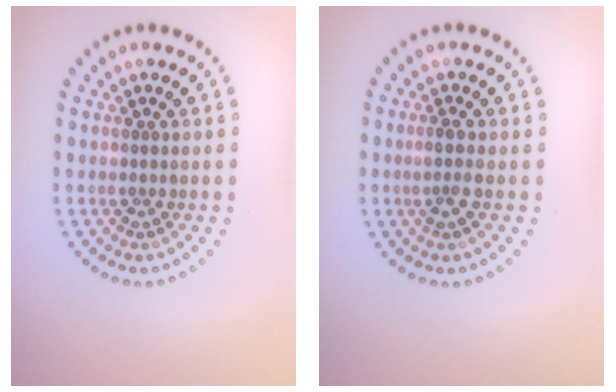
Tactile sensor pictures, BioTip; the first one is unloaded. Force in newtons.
{"total": 1.6, "press": 1.3, "slide": 0.9}